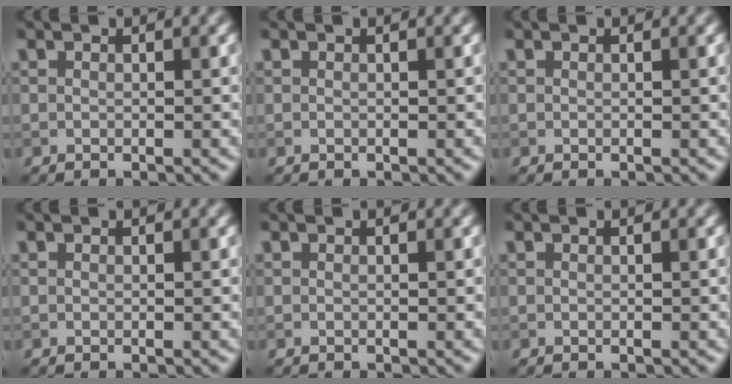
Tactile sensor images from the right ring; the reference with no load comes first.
{"total": 0.0}
{"total": 0.0}
{"total": 0.0}
{"total": 0.0}
{"total": 0.0}